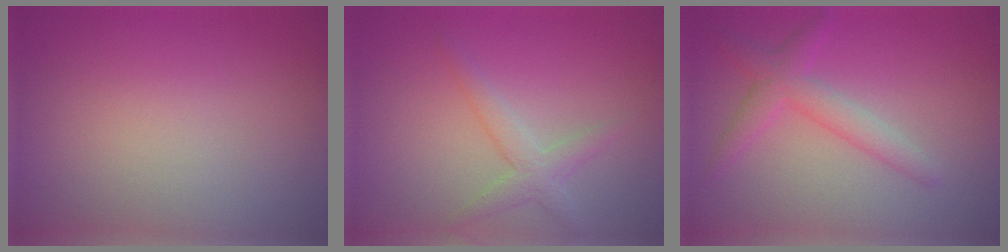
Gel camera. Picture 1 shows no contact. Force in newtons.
{"total": 2.3, "press": 2.3, "slide": 0.1}
{"total": 2.9, "press": 2.9, "slide": 0.1}